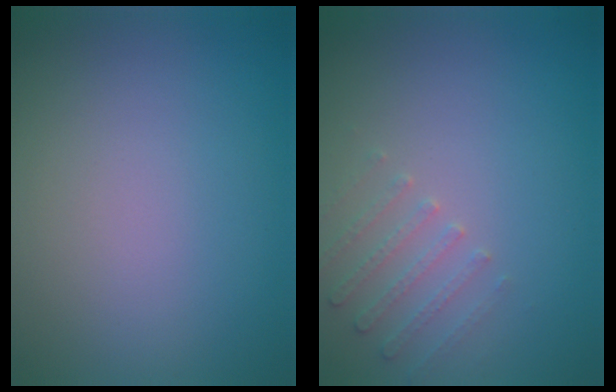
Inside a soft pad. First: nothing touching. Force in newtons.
{"total": 1.9, "press": 1.8, "slide": 0.6}